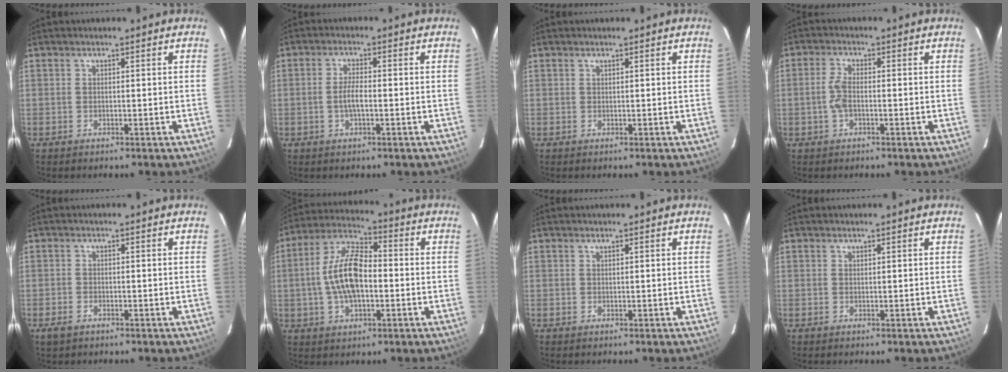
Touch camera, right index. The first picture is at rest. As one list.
[{"total": 3.5, "force": [-0.8, 1.1, 3.2], "torque": [-0.064, 0.002, -0.014]}, {"total": 0.0}, {"total": 3.4, "force": [-0.9, 1.6, 2.9], "torque": [-0.066, 0.004, -0.015]}, {"total": 2.3, "force": [-1.5, 1.3, 1.1], "torque": [-0.026, -0.004, -0.029]}, {"total": 12.9, "force": [-1.2, 6.2, 11.2], "torque": [-0.229, 0.014, -0.023]}, {"total": 0.0}, {"total": 0.0}]